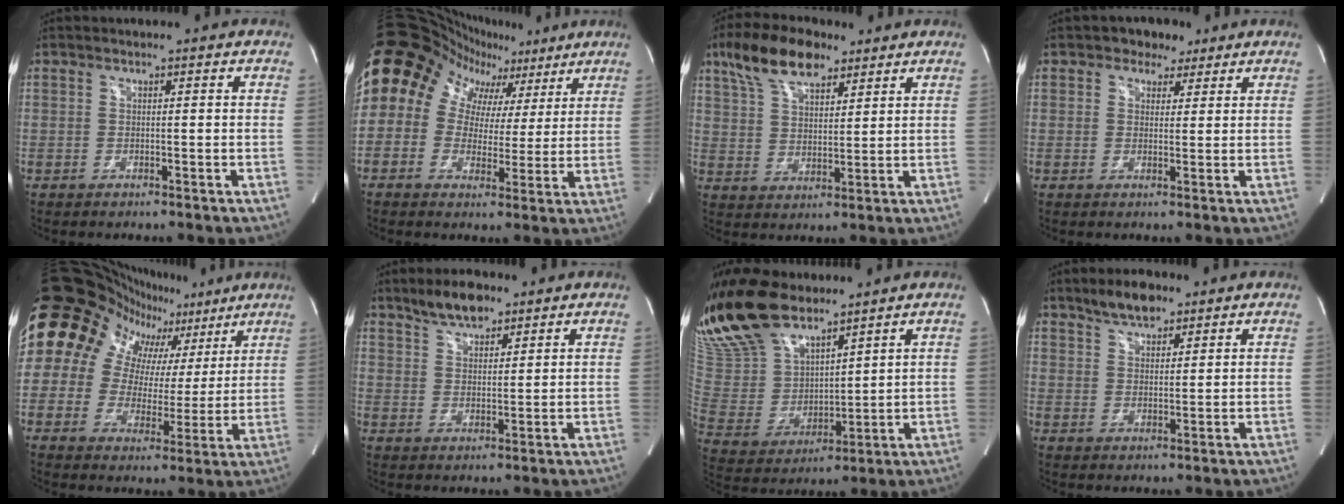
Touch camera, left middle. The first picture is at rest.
{"total": 14.6, "force": [6.1, 11.9, 6.0], "torque": [-0.109, 0.080, 0.093]}
{"total": 11.2, "force": [7.5, 4.4, 7.0], "torque": [-0.139, 0.022, 0.141]}
{"total": 3.8, "force": [2.4, 2.7, 1.2], "torque": [-0.015, 0.011, 0.035]}
{"total": 24.5, "force": [15.4, 16.3, 9.9], "torque": [-0.209, 0.097, 0.226]}
{"total": 6.2, "force": [4.8, 2.3, 3.1], "torque": [-0.059, 0.006, 0.089]}
{"total": 18.0, "force": [14.4, 6.4, 8.7], "torque": [-0.188, 0.009, 0.282]}
{"total": 5.5, "force": [4.3, 2.1, 2.7], "torque": [-0.052, 0.005, 0.078]}